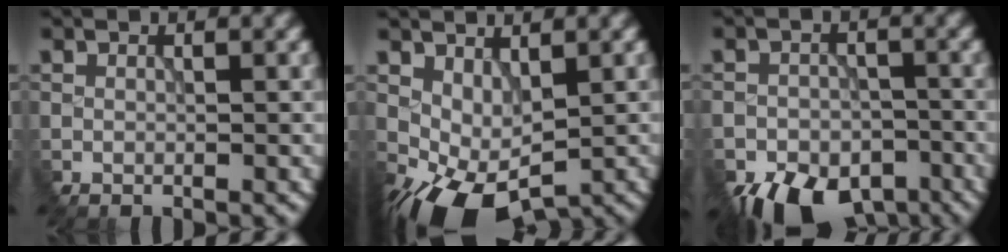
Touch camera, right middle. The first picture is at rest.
{"total": 6.1, "force": [-2.0, 3.4, 4.6], "torque": [-0.085, -0.017, -0.021]}
{"total": 9.9, "force": [-7.0, 5.4, 4.6], "torque": [-0.065, -0.038, -0.099]}